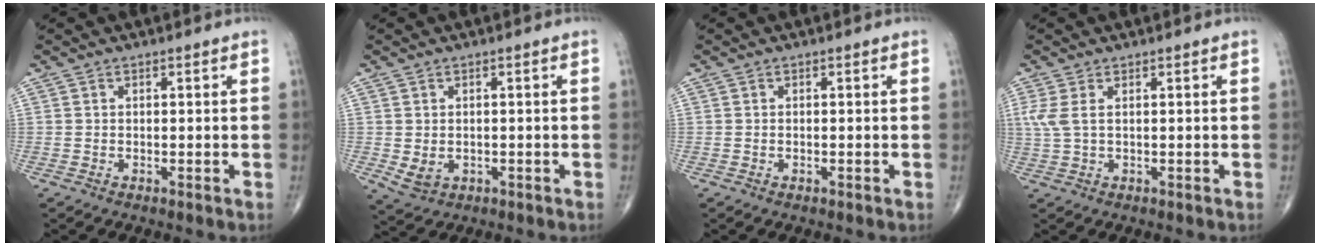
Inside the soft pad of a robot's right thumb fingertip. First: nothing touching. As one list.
[{"total": 3.5, "force": [-0.4, 2.7, 2.2], "torque": [-0.035, -0.004, 0.005]}, {"total": 0.0}, {"total": 3.4, "force": [1.0, 1.5, 2.9], "torque": [-0.086, 0.005, 0.029]}]